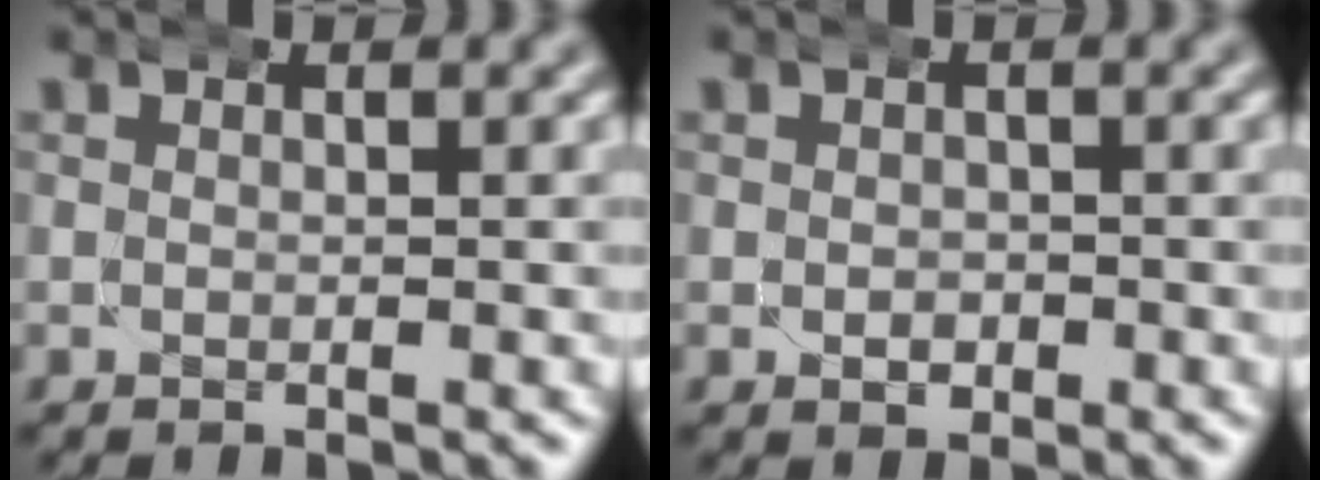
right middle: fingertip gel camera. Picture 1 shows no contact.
{"total": 1.5, "force": [-0.5, 1.3, 0.7], "torque": [-0.014, -0.008, -0.002]}